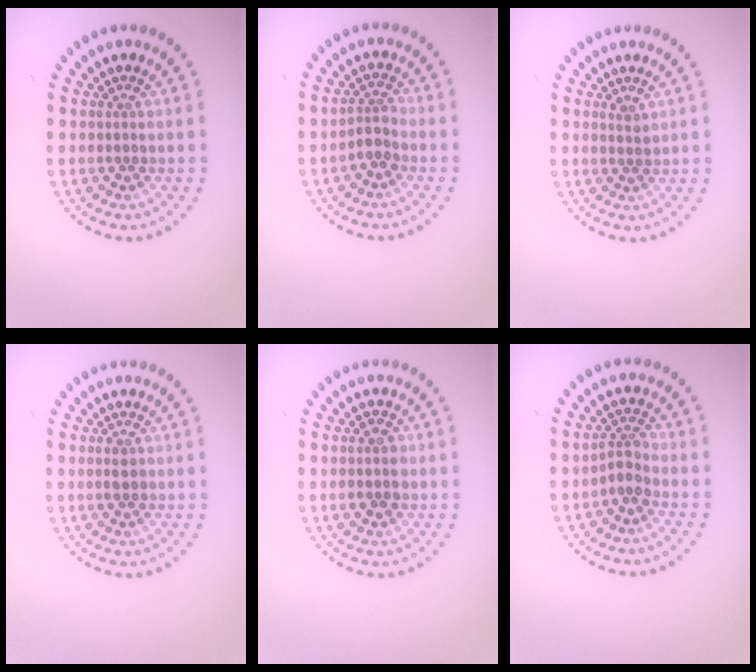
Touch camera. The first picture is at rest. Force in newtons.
{"total": 1.9, "press": 1.4, "slide": 1.2}
{"total": 0.9, "press": 0.7, "slide": 0.4}
{"total": 1.2, "press": 1.2, "slide": 0.1}
{"total": 2.0, "press": 2.0, "slide": 0.1}
{"total": 1.9, "press": 1.5, "slide": 1.2}